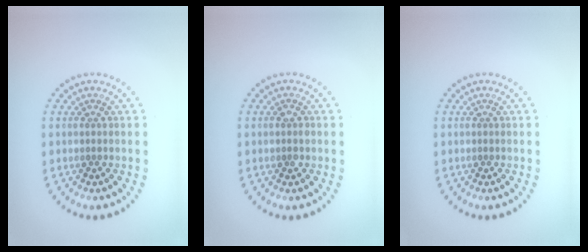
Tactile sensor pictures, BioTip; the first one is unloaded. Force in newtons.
{"total": 1.1, "press": 1.1, "slide": 0.2}
{"total": 0.0}